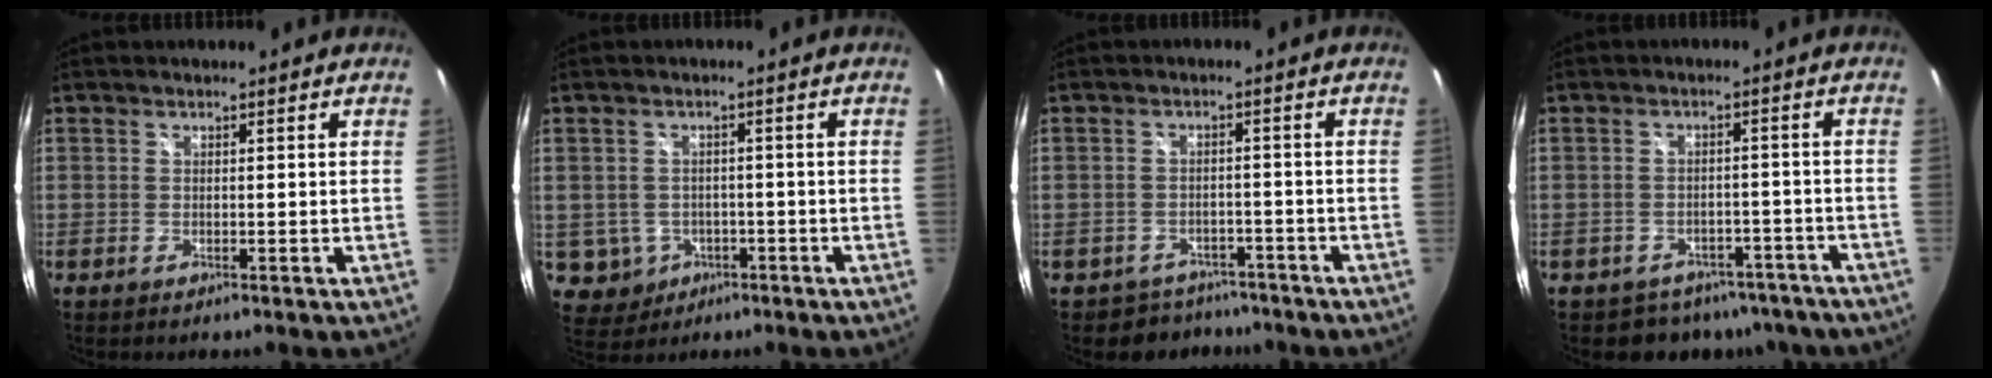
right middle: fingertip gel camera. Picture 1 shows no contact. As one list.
[{"total": 6.1, "force": [-1.8, 5.6, 1.7], "torque": [-0.052, 0.003, -0.010]}, {"total": 5.9, "force": [-4.7, 3.5, 0.2], "torque": [-0.010, 0.018, -0.066]}, {"total": 10.3, "force": [-8.0, 6.0, 2.7], "torque": [-0.054, 0.013, -0.089]}]